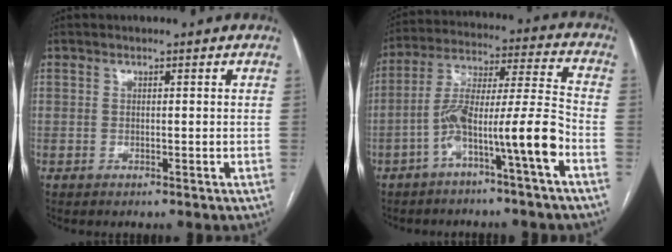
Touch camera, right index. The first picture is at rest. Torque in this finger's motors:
{"motor_torque": [1.58, -0.55, 0.64, 0.21]}